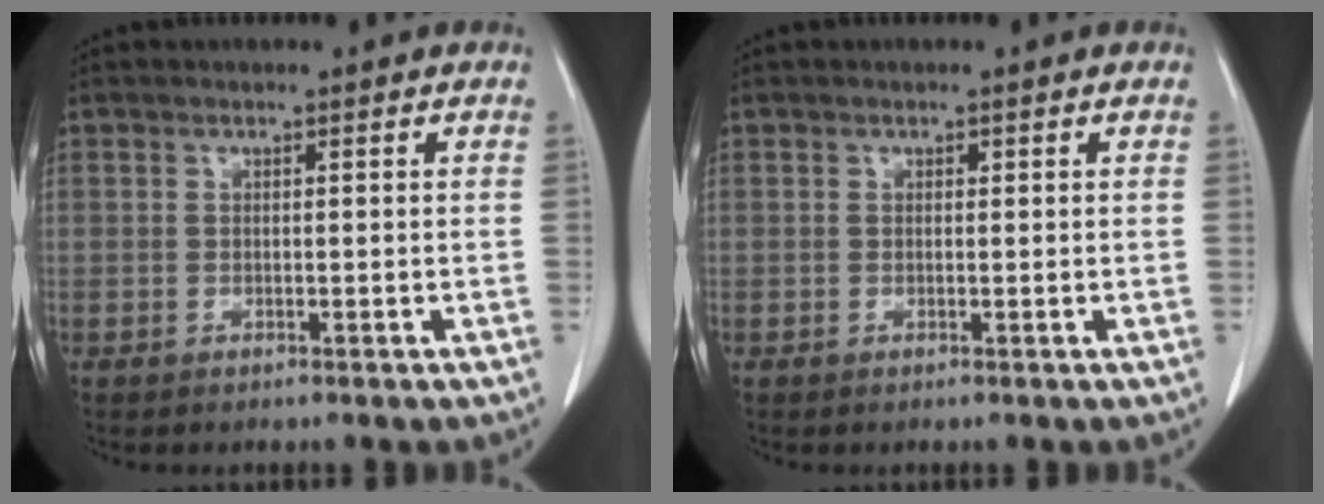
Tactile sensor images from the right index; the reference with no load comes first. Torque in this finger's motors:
{"motor_torque": [0.15, -0.09, -0.01, 0.01]}